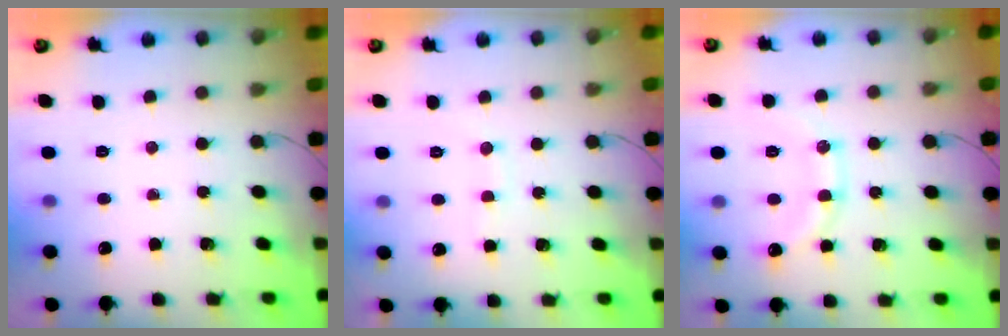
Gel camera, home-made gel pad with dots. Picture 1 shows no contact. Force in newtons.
{"total": 5.3, "press": 5.2, "slide": 1.1}
{"total": 12.5, "press": 12.4, "slide": 1.0}